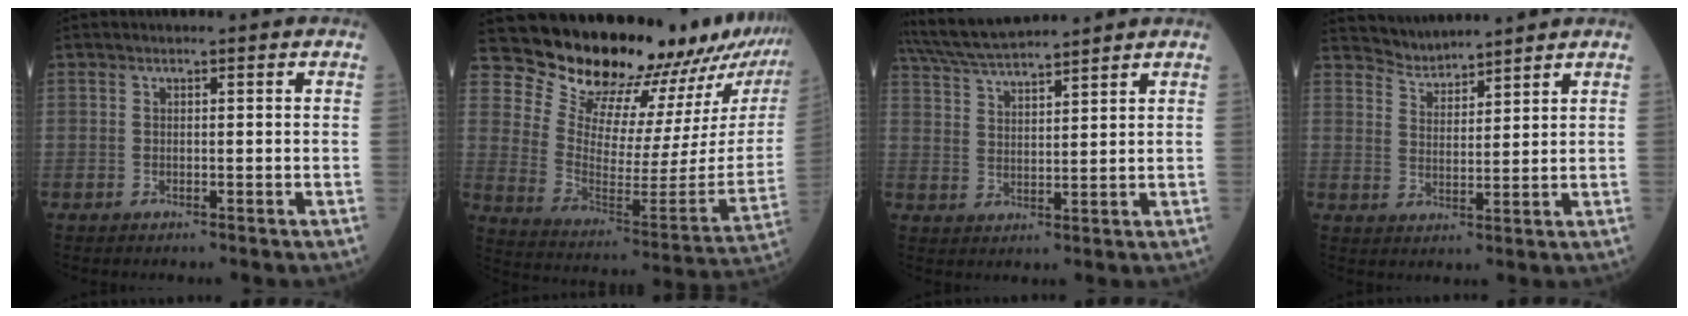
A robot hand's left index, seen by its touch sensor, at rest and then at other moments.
{"total": 25.6, "force": [23.9, 2.7, 8.8], "torque": [-0.142, -0.130, 0.326]}
{"total": 9.9, "force": [9.2, 0.2, 3.7], "torque": [-0.076, 0.031, 0.169]}
{"total": 4.5, "force": [4.5, 0.3, -0.4], "torque": [0.001, 0.018, 0.089]}